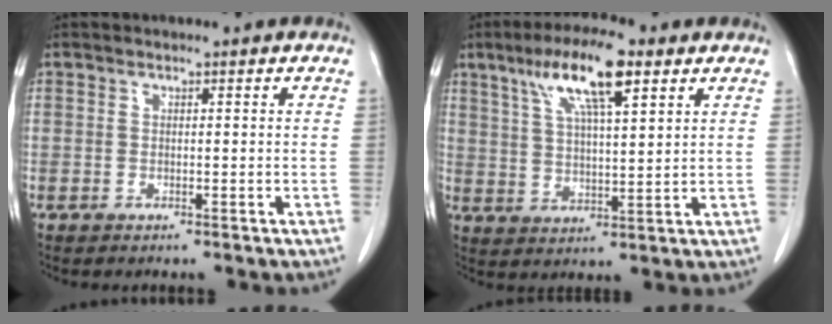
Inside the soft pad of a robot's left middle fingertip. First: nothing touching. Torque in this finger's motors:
{"motor_torque": [1.51, -0.64, 0.50, 0.19]}